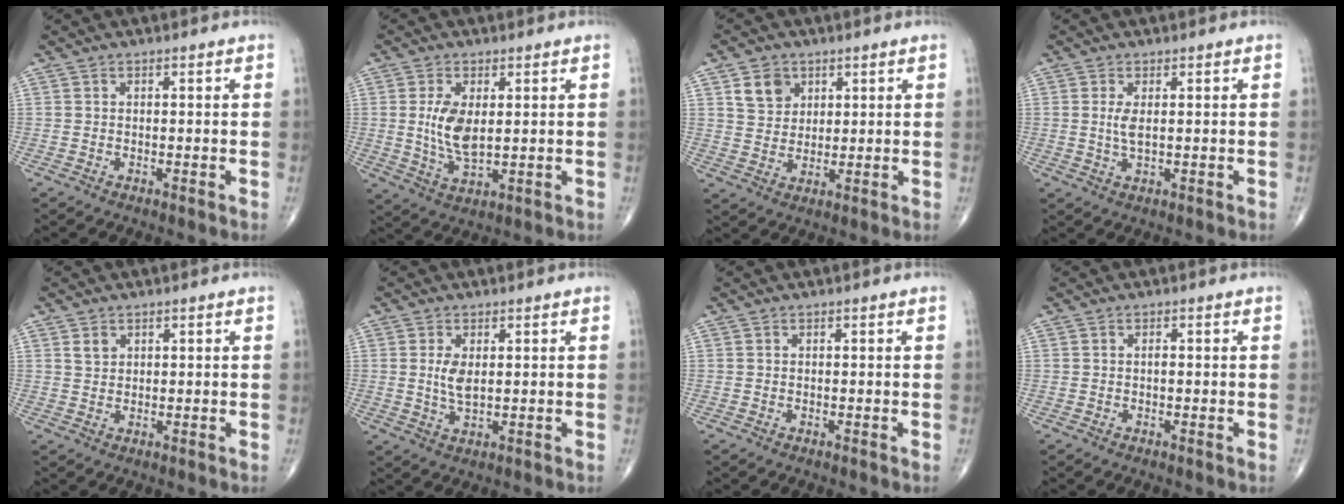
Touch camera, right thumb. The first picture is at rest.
{"total": 7.6, "force": [1.1, 3.6, 6.6], "torque": [-0.128, -0.015, 0.028]}
{"total": 6.1, "force": [2.8, 4.8, 2.3], "torque": [-0.018, -0.016, 0.053]}
{"total": 2.8, "force": [0.4, 1.0, 2.5], "torque": [-0.057, -0.007, 0.013]}
{"total": 1.9, "force": [1.0, 1.4, 0.8], "torque": [-0.008, -0.005, 0.020]}
{"total": 4.0, "force": [0.7, 1.9, 3.5], "torque": [-0.069, -0.012, 0.019]}
{"total": 0.0}
{"total": 0.5, "force": [-0.1, 0.2, 0.5], "torque": [-0.007, -0.001, -0.002]}